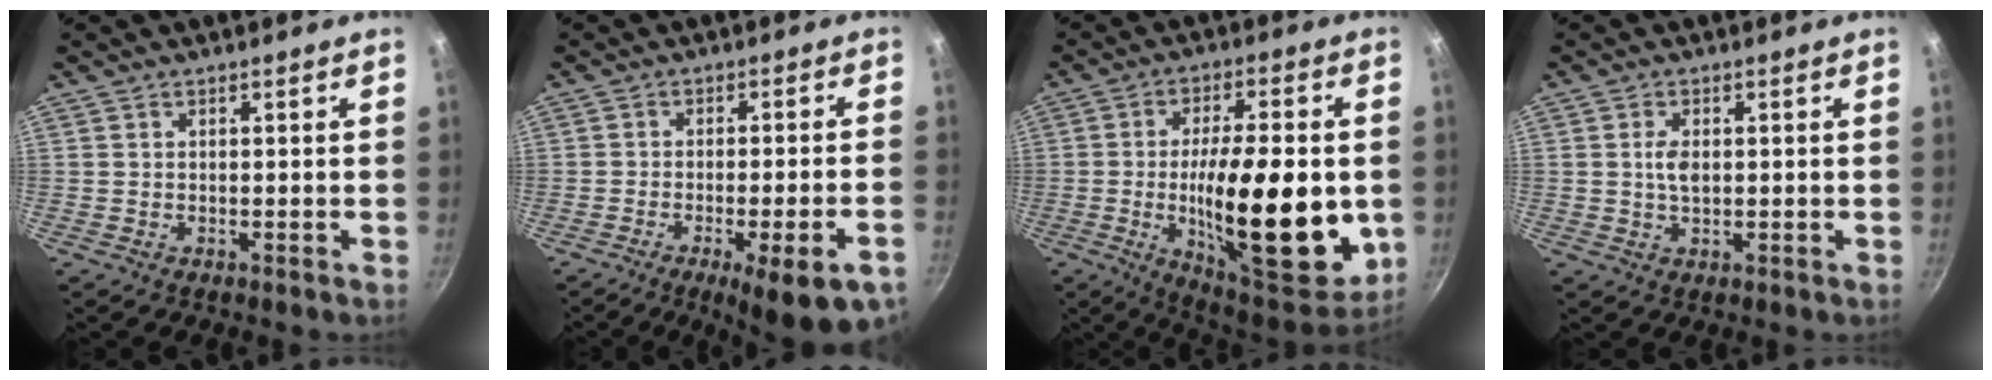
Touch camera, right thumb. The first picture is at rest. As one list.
[{"total": 12.6, "force": [-6.3, 2.8, 10.6], "torque": [-0.131, 0.014, -0.081]}, {"total": 25.5, "force": [-3.0, 9.0, 23.7], "torque": [-0.338, -0.010, -0.044]}, {"total": 3.3, "force": [0.3, 1.8, 2.7], "torque": [-0.042, 0.000, 0.005]}]